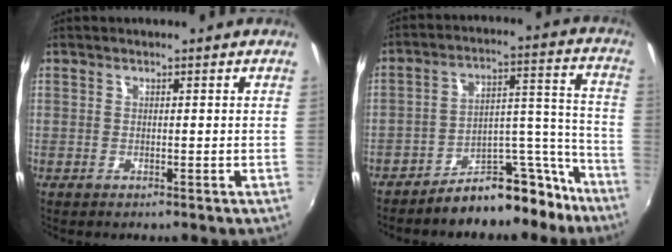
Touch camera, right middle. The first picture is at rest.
{"total": 13.4, "force": [-11.6, 4.8, 4.7], "torque": [-0.044, 0.061, -0.165]}